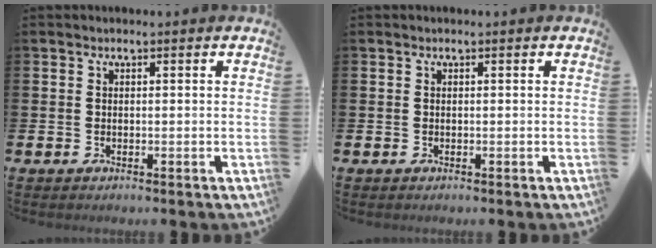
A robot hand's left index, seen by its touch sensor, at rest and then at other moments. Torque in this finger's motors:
{"motor_torque": [0.00, 0.00, 0.00, 0.00]}